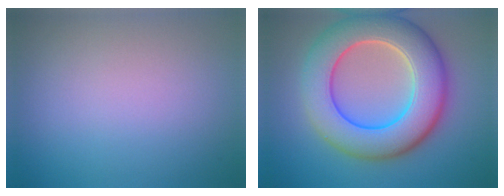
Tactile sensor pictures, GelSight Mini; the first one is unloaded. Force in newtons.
{"total": 10.5, "press": 10.5, "slide": 0.6}